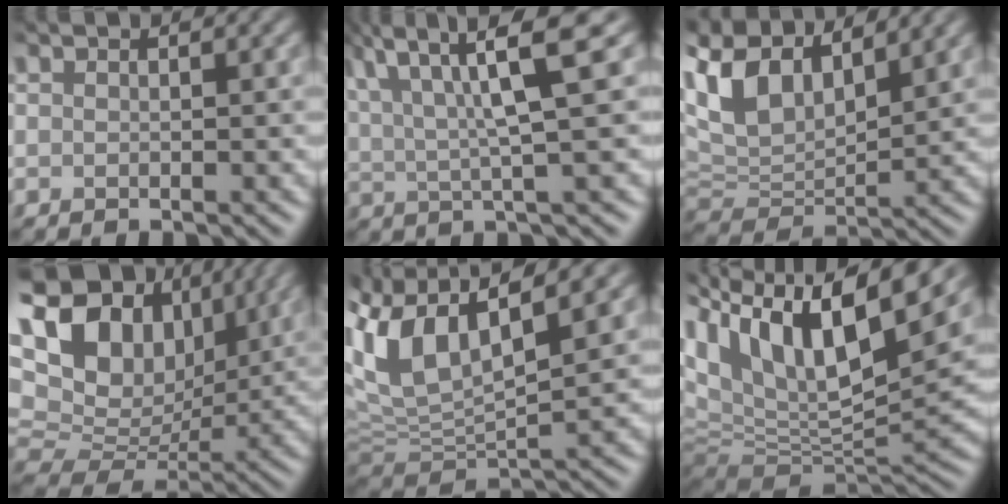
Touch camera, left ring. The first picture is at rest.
{"total": 9.4, "force": [4.7, 1.7, 7.9], "torque": [-0.132, 0.022, 0.079]}
{"total": 8.7, "force": [5.1, 4.5, 5.4], "torque": [-0.128, 0.018, 0.093]}
{"total": 13.3, "force": [5.6, 8.8, 8.3], "torque": [-0.178, 0.036, 0.109]}
{"total": 8.9, "force": [3.9, 3.8, 7.0], "torque": [-0.148, 0.012, 0.070]}
{"total": 14.2, "force": [6.6, 6.2, 11.0], "torque": [-0.214, 0.028, 0.118]}